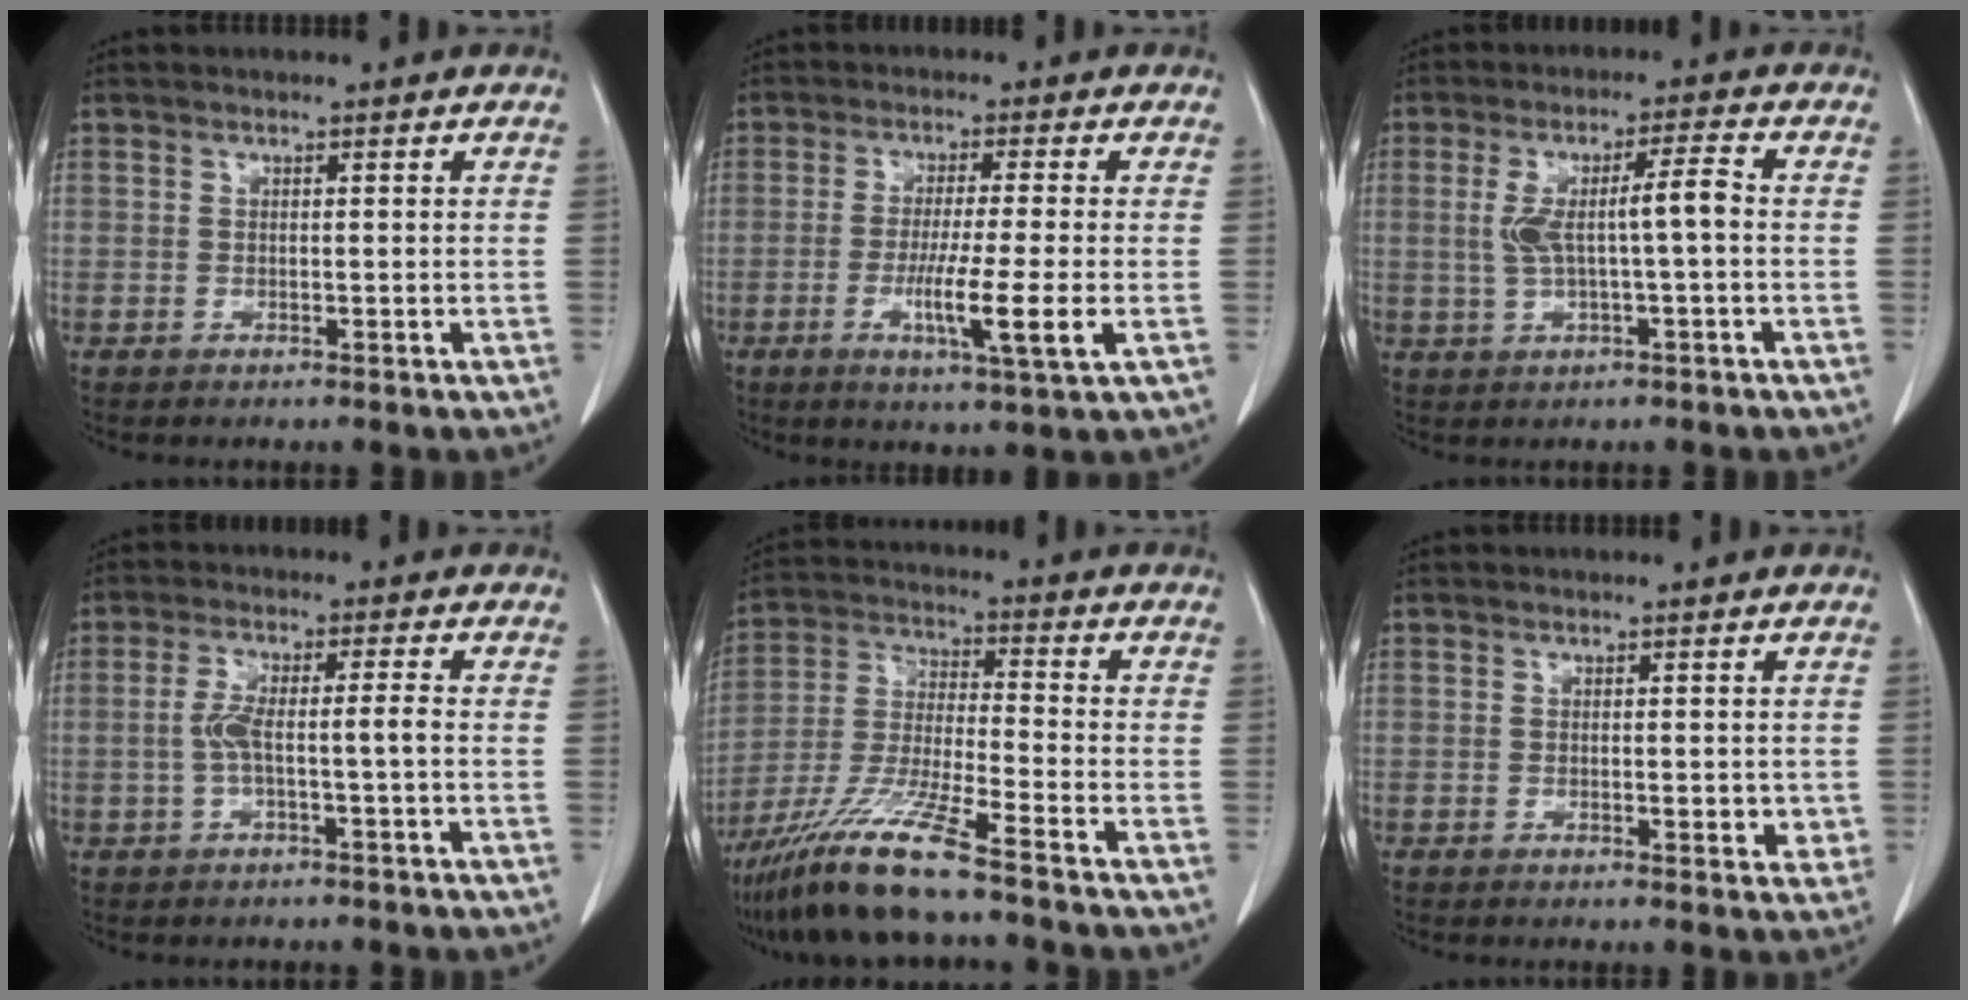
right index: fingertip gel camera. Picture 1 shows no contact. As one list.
[{"total": 8.7, "force": [-2.2, -0.6, 8.4], "torque": [-0.148, -0.024, -0.039]}, {"total": 6.9, "force": [0.1, 0.8, 6.9], "torque": [-0.133, 0.019, 0.005]}, {"total": 4.6, "force": [-0.9, 0.3, 4.5], "torque": [-0.094, 0.018, -0.011]}, {"total": 12.7, "force": [-9.4, -0.7, 8.5], "torque": [-0.176, -0.029, -0.180]}, {"total": 2.6, "force": [-0.2, 1.2, 2.3], "torque": [-0.026, -0.002, 0.001]}]